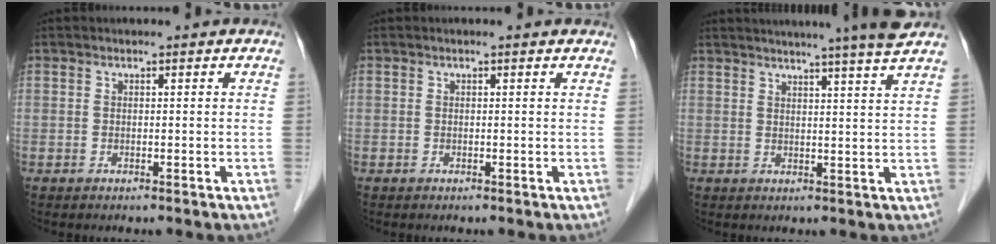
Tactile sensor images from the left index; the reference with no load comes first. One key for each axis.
{"total": 0.0}
{"total": 10.9, "fx": 9.4, "fy": -1.6, "fz": 5.2, "tx": -0.077, "ty": -0.004, "tz": 0.106}